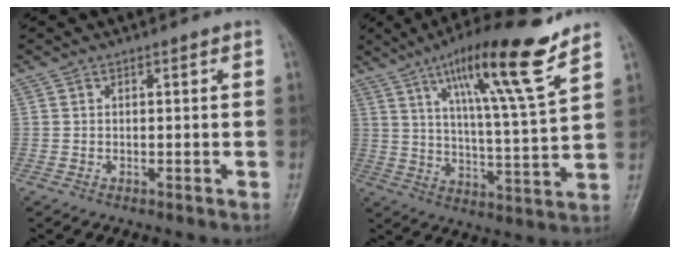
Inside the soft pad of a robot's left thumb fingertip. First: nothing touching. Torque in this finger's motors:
{"motor_torque": [0.64, 0.44, 1.65, -1.12, 0.44]}